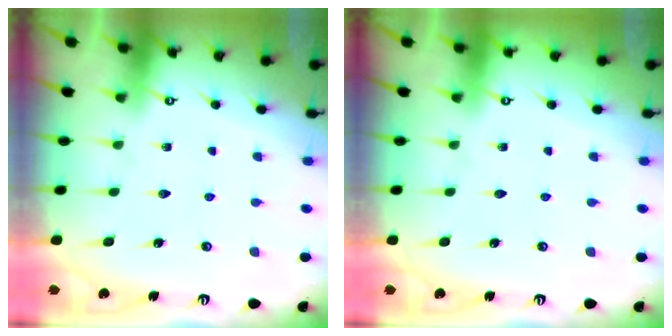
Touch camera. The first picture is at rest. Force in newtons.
{"total": 0.0}